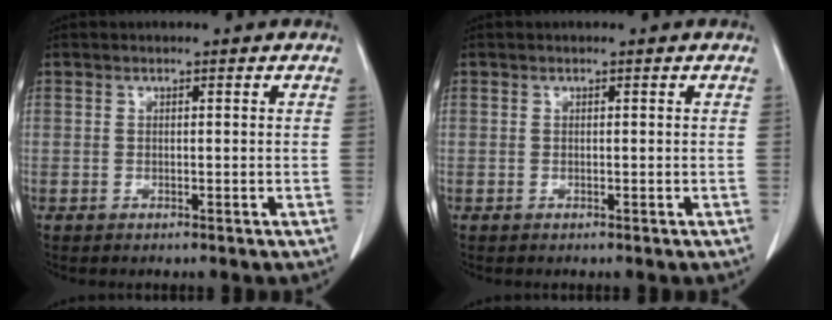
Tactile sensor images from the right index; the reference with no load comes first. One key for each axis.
{"total": 0.0}